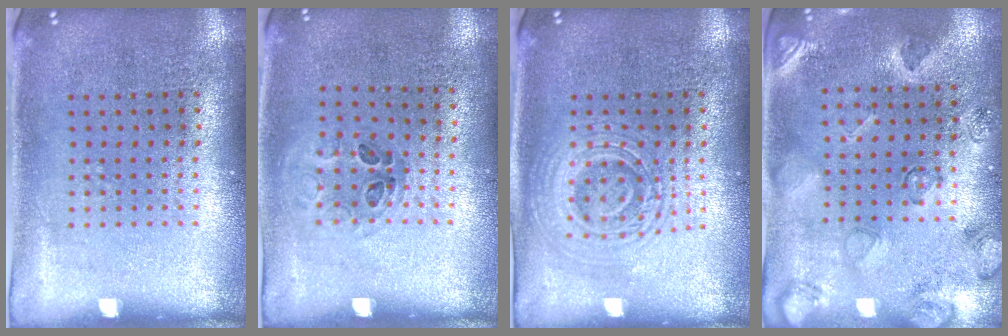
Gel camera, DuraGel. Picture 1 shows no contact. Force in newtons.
{"total": 1.1, "press": 0.7, "slide": 0.8}
{"total": 2.5, "press": 2.4, "slide": 0.5}
{"total": 2.4, "press": 1.9, "slide": 1.5}